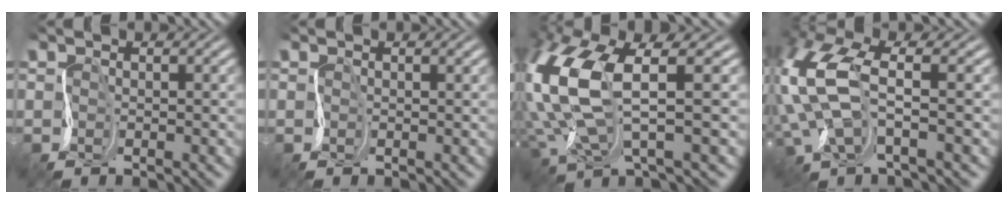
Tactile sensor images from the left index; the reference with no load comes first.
{"total": 0.6, "force": [0.5, 0.3, 0.3], "torque": [0.002, 0.004, 0.002]}
{"total": 9.6, "force": [3.1, 3.3, 8.4], "torque": [-0.214, -0.003, 0.070]}
{"total": 7.5, "force": [1.1, 3.2, 6.7], "torque": [-0.185, -0.003, 0.025]}